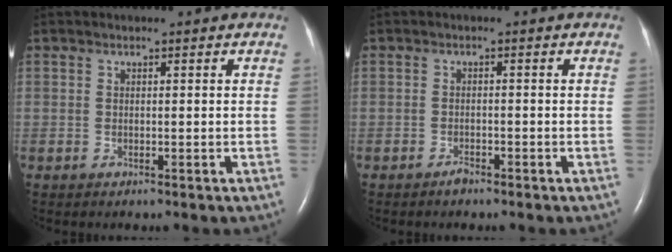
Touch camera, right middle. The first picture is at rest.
{"total": 1.2, "force": [-1.0, 0.3, 0.4], "torque": [-0.012, -0.001, -0.017]}